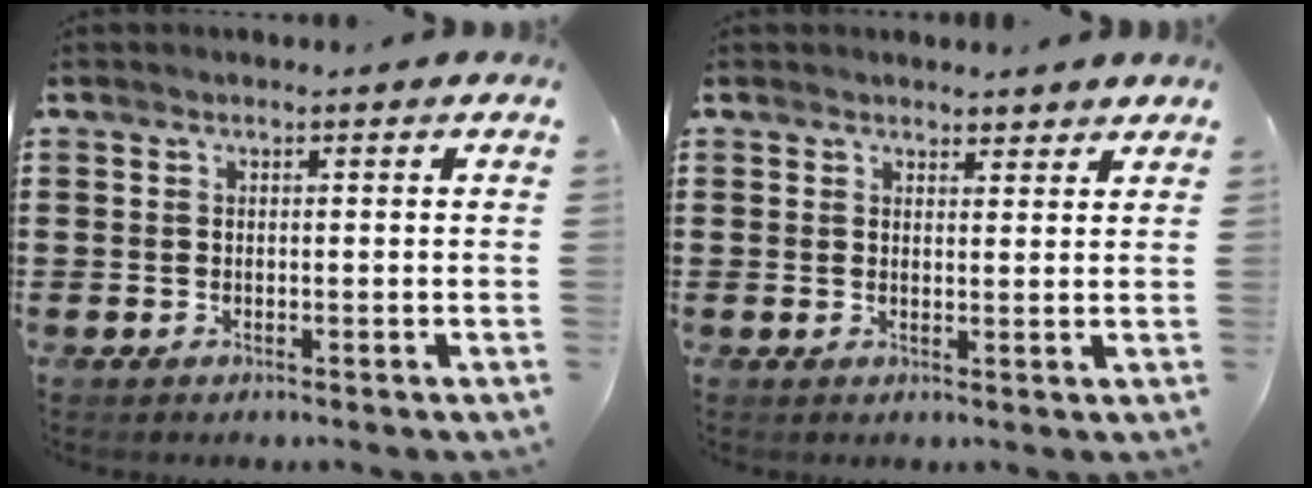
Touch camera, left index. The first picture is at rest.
{"total": 1.9, "force": [1.8, 0.5, 0.0], "torque": [0.002, -0.001, 0.034]}